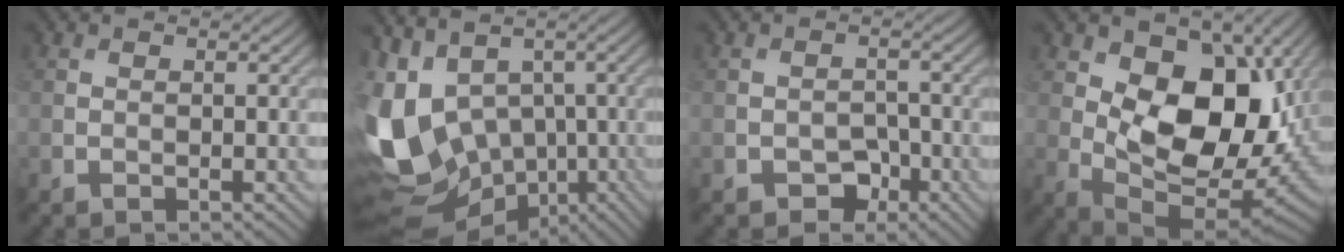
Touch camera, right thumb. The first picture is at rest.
{"total": 14.4, "force": [-1.6, 10.6, 9.7], "torque": [-0.261, -0.034, 0.003]}
{"total": 2.9, "force": [-1.8, 1.9, 1.3], "torque": [-0.014, 0.000, -0.029]}
{"total": 14.3, "force": [2.3, 8.8, 11.0], "torque": [-0.180, -0.015, 0.044]}